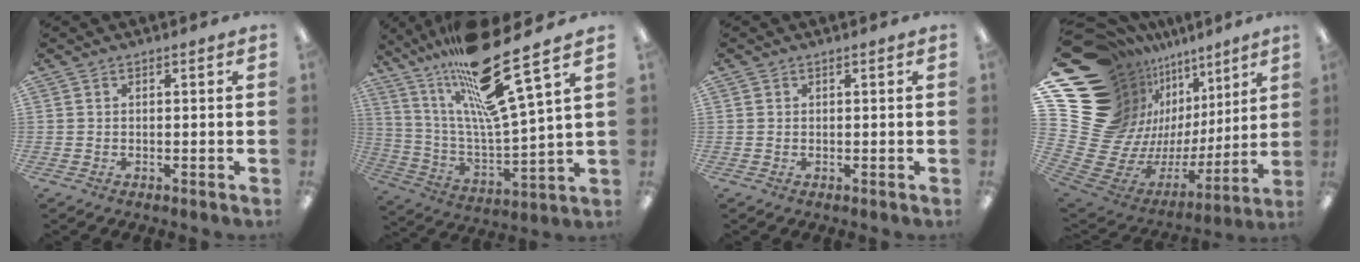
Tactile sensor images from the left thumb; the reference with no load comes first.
{"total": 23.5, "force": [16.7, 4.0, 16.1], "torque": [-0.295, -0.098, 0.265]}
{"total": 0.0}
{"total": 22.9, "force": [9.5, 16.9, 12.2], "torque": [-0.218, -0.132, 0.236]}